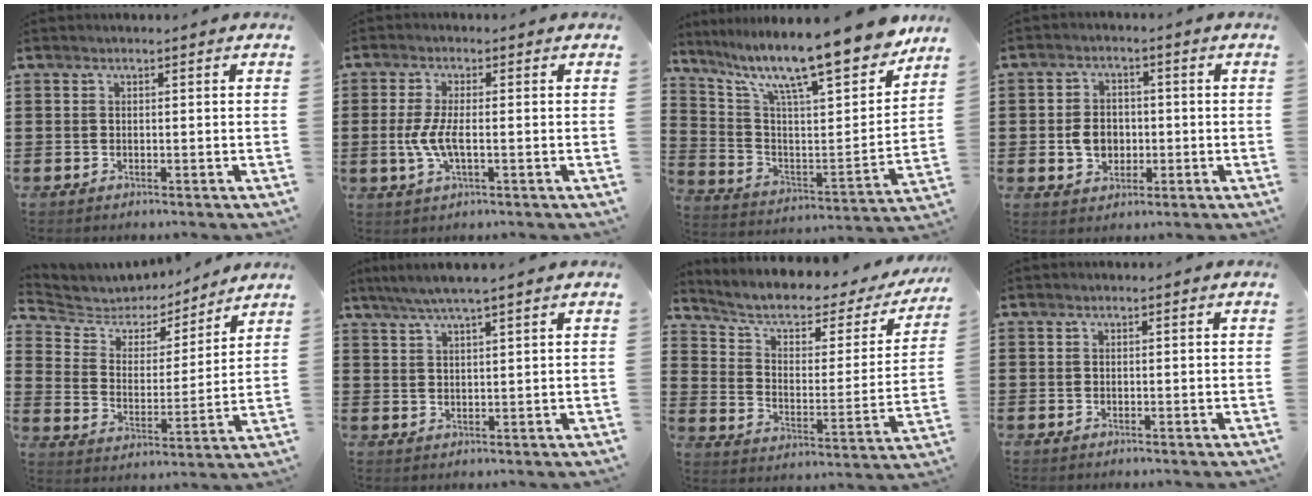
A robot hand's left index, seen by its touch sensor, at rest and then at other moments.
{"total": 4.6, "force": [-0.7, 1.4, 4.3], "torque": [-0.104, -0.007, -0.021]}
{"total": 14.0, "force": [11.6, 2.0, 7.6], "torque": [-0.169, -0.081, 0.192]}
{"total": 5.0, "force": [-0.6, 3.8, 3.1], "torque": [-0.057, 0.006, -0.015]}
{"total": 4.6, "force": [4.1, 2.1, 0.4], "torque": [-0.039, -0.028, 0.064]}
{"total": 3.8, "force": [3.0, -0.2, 2.4], "torque": [-0.051, -0.003, 0.053]}
{"total": 5.7, "force": [3.7, 2.4, 3.6], "torque": [-0.089, -0.020, 0.057]}
{"total": 0.0}